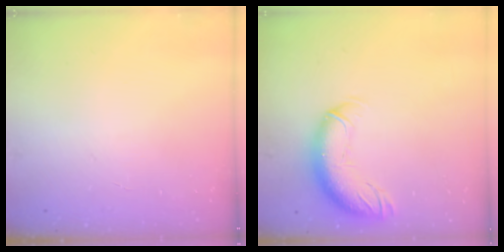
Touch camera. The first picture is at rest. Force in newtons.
{"total": 13.3, "press": 13.0, "slide": 2.9}